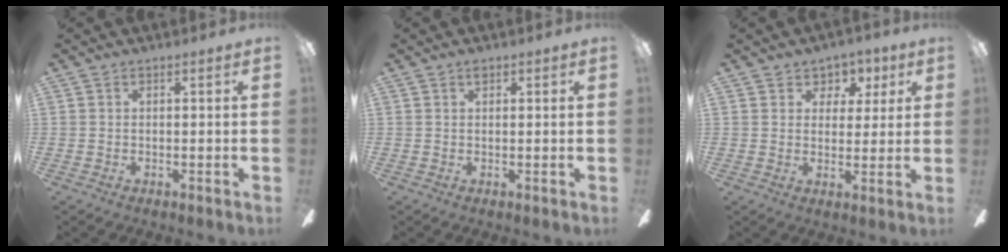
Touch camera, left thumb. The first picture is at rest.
{"total": 1.2, "force": [0.8, 0.5, 0.7], "torque": [-0.006, -0.001, 0.012]}
{"total": 5.2, "force": [2.9, 4.2, 0.9], "torque": [-0.006, -0.013, 0.050]}